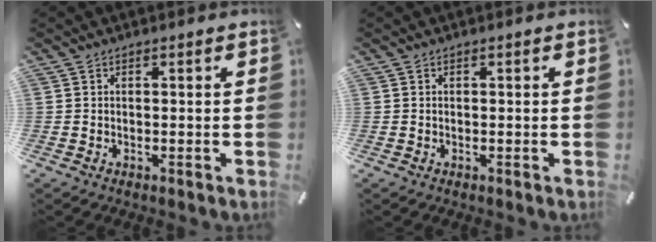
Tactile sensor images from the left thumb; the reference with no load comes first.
{"total": 0.0}